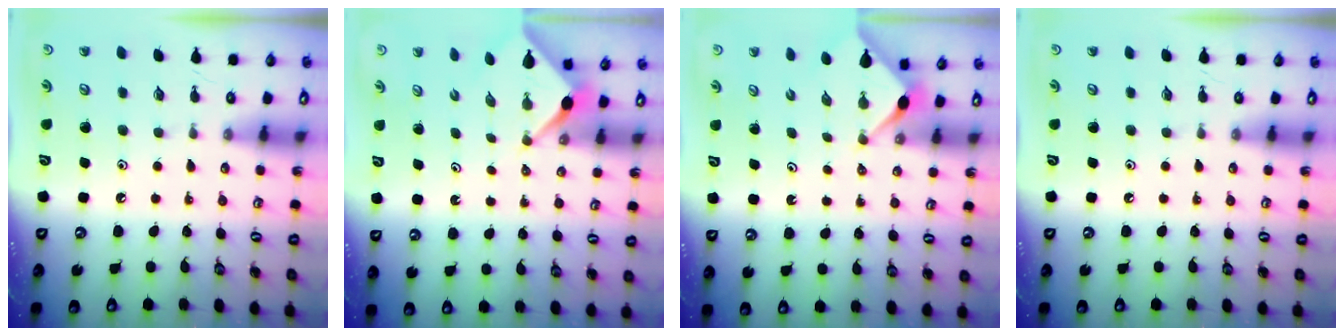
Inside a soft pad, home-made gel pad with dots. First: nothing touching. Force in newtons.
{"total": 2.5, "press": 2.5, "slide": 0.3}
{"total": 3.0, "press": 3.0, "slide": 0.3}
{"total": 0.0}